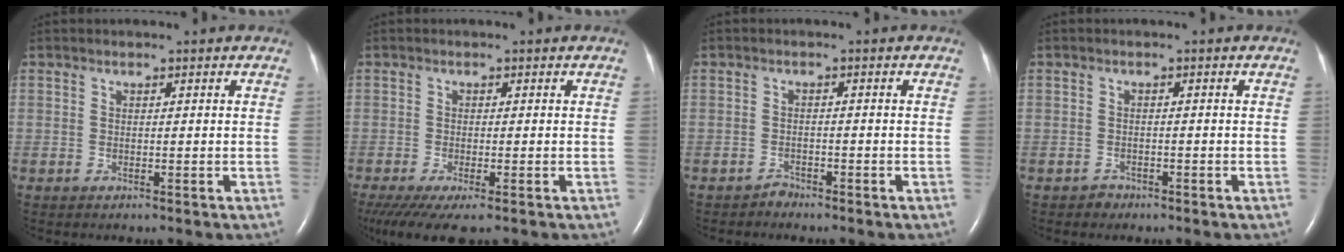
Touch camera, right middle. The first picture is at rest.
{"total": 7.3, "force": [-5.1, 1.5, 5.0], "torque": [-0.084, -0.020, -0.087]}
{"total": 1.2, "force": [-1.1, 0.3, -0.3], "torque": [0.007, -0.002, -0.022]}
{"total": 1.2, "force": [-0.9, 0.7, -0.1], "torque": [0.000, 0.002, -0.019]}